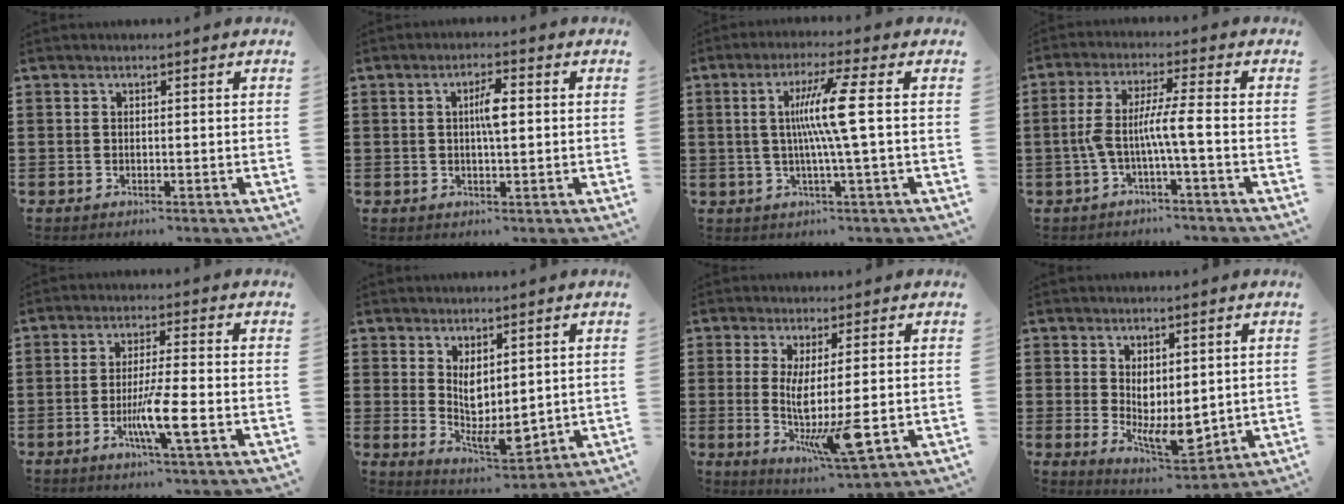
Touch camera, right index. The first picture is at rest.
{"total": 3.9, "force": [0.5, 1.0, 3.7], "torque": [-0.064, 0.001, 0.004]}
{"total": 8.4, "force": [0.8, -0.9, 8.3], "torque": [-0.163, -0.005, 0.000]}
{"total": 6.2, "force": [-1.7, 0.0, 6.0], "torque": [-0.123, -0.006, -0.039]}
{"total": 7.9, "force": [-2.5, 0.3, 7.5], "torque": [-0.134, -0.015, -0.044]}
{"total": 4.8, "force": [1.3, 2.3, 4.0], "torque": [-0.079, -0.016, 0.020]}
{"total": 7.8, "force": [-0.5, 0.8, 7.7], "torque": [-0.149, -0.030, -0.010]}
{"total": 4.8, "force": [0.9, 2.8, 3.8], "torque": [-0.065, -0.013, 0.015]}